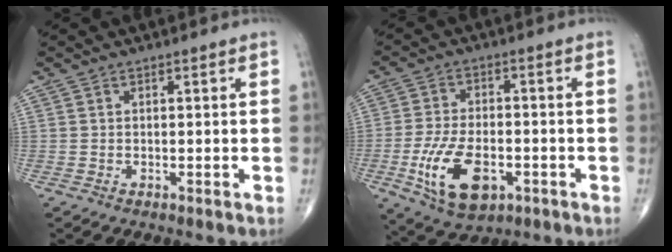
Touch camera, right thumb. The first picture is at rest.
{"total": 12.9, "force": [-4.3, 7.0, 10.0], "torque": [-0.180, 0.004, -0.070]}